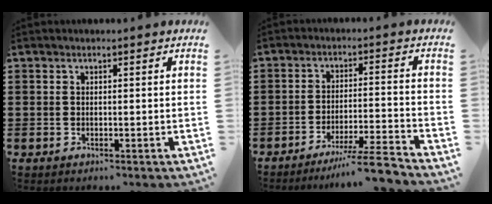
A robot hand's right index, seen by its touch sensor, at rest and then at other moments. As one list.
[{"total": 6.3, "force": [-5.6, -0.7, 3.0], "torque": [-0.051, -0.016, -0.106]}]